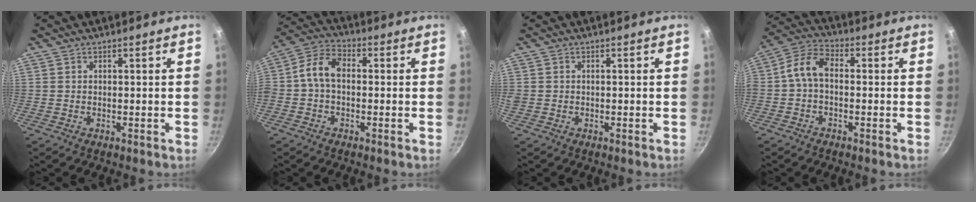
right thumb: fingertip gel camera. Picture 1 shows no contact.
{"total": 7.4, "force": [-0.5, 4.9, 5.6], "torque": [-0.108, 0.029, -0.027]}
{"total": 0.9, "force": [-0.1, 0.8, 0.3], "torque": [-0.005, 0.000, -0.003]}
{"total": 7.0, "force": [-0.8, 4.3, 5.4], "torque": [-0.110, 0.033, -0.031]}